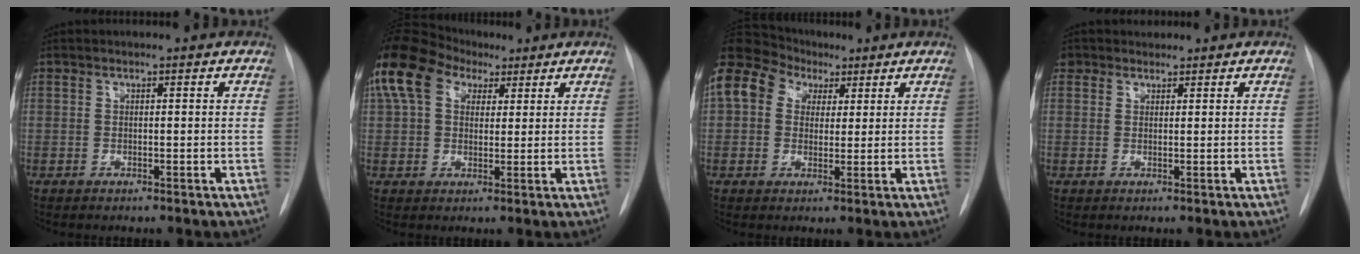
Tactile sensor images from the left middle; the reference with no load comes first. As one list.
[{"total": 15.0, "force": [7.9, 9.5, 8.4], "torque": [-0.205, 0.071, 0.146]}, {"total": 15.9, "force": [6.8, 12.2, 7.7], "torque": [-0.214, 0.085, 0.126]}, {"total": 1.9, "force": [1.3, 1.3, -0.2], "torque": [0.005, 0.012, 0.020]}]